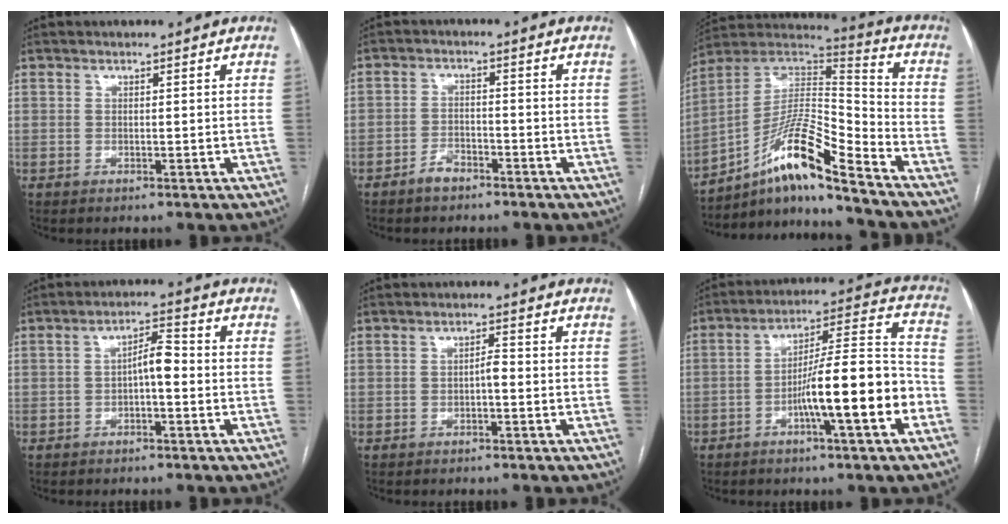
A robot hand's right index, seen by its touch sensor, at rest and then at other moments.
{"total": 3.0, "force": [-2.3, 1.6, 1.0], "torque": [-0.015, 0.007, -0.041]}
{"total": 15.2, "force": [-10.3, 1.0, 11.1], "torque": [-0.199, 0.023, -0.181]}
{"total": 4.2, "force": [-0.6, 1.2, 4.0], "torque": [-0.064, 0.018, -0.011]}
{"total": 1.6, "force": [-0.4, 0.5, 1.5], "torque": [-0.022, 0.004, -0.010]}
{"total": 14.2, "force": [-5.1, 0.8, 13.2], "torque": [-0.206, 0.016, -0.080]}